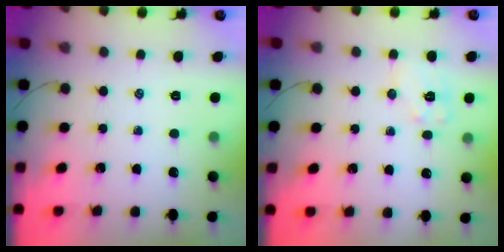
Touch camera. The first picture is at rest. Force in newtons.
{"total": 7.1, "press": 7.1, "slide": 0.6}